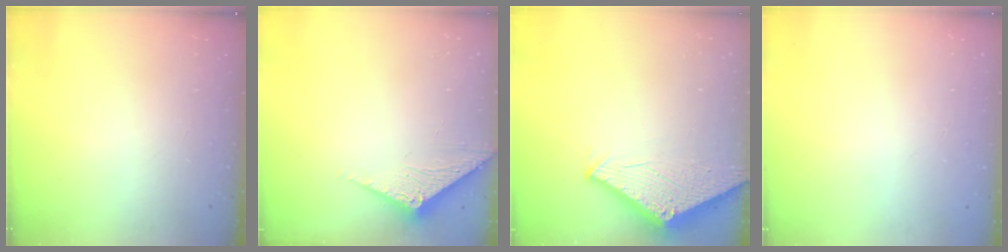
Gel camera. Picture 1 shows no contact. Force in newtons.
{"total": 3.5, "press": 3.5, "slide": 0.2}
{"total": 2.8, "press": 2.8, "slide": 0.2}
{"total": 0.0}